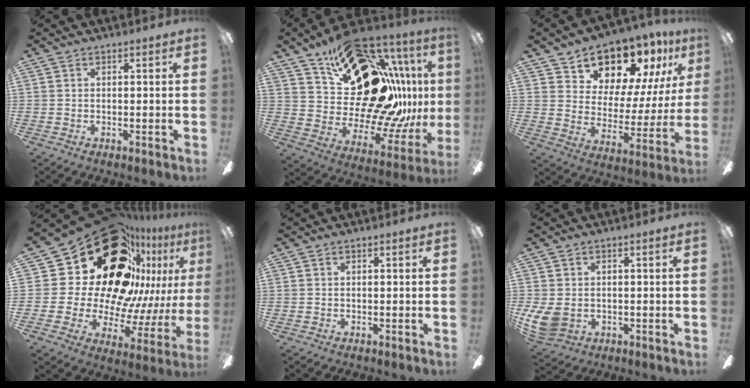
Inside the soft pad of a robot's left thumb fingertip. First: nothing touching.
{"total": 30.6, "force": [12.5, 17.0, 22.2], "torque": [-0.315, -0.100, 0.260]}
{"total": 15.7, "force": [12.9, 7.6, 4.8], "torque": [-0.086, -0.103, 0.228]}
{"total": 35.4, "force": [17.1, 21.0, 22.7], "torque": [-0.366, -0.144, 0.354]}
{"total": 0.0}
{"total": 6.6, "force": [-0.5, 5.2, 4.0], "torque": [-0.085, 0.003, -0.005]}